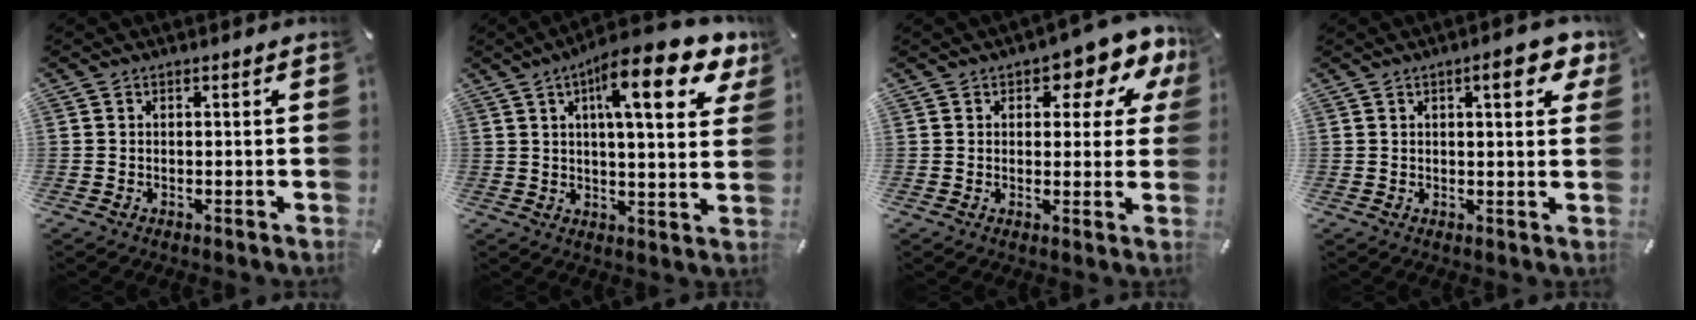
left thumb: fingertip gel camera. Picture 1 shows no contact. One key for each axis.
{"total": 17.1, "fx": 8.5, "fy": 4.7, "fz": 14.1, "tx": -0.216, "ty": -0.033, "tz": 0.128}
{"total": 9.3, "fx": 4.8, "fy": 4.6, "fz": 6.4, "tx": -0.080, "ty": -0.025, "tz": 0.076}
{"total": 7.1, "fx": 3.3, "fy": 2.2, "fz": 5.8, "tx": -0.078, "ty": -0.011, "tz": 0.048}